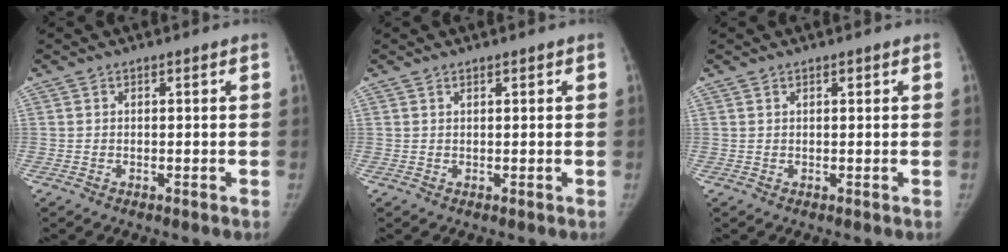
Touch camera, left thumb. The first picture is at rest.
{"total": 0.6, "force": [0.5, 0.2, 0.3], "torque": [-0.005, -0.002, 0.008]}
{"total": 0.7, "force": [0.4, 0.3, 0.4], "torque": [-0.006, -0.002, 0.007]}